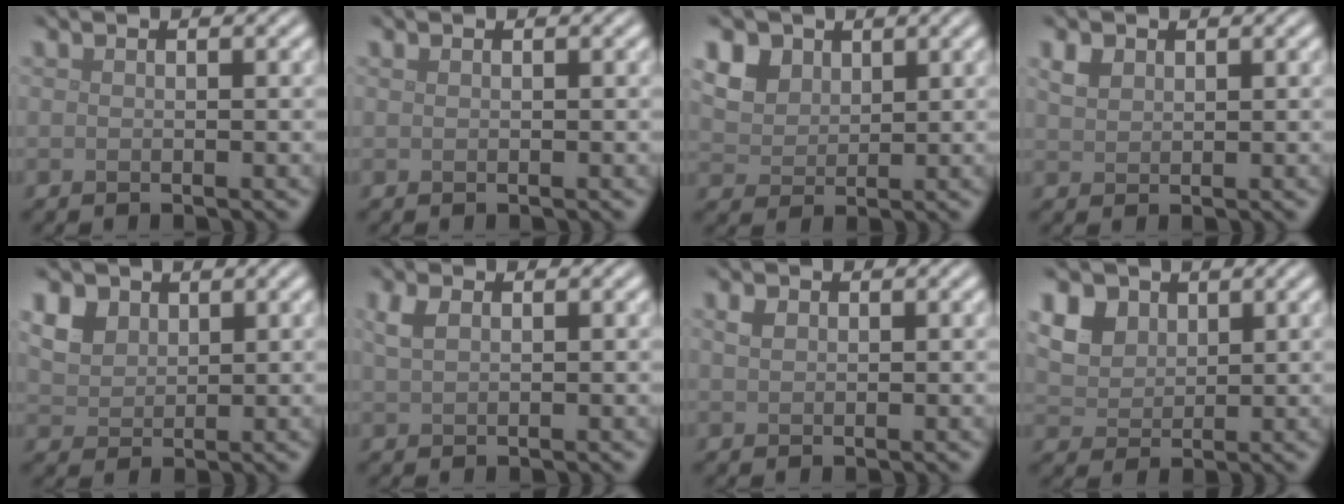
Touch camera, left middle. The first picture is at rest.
{"total": 0.0}
{"total": 6.7, "force": [3.5, 4.8, 3.0], "torque": [-0.105, 0.014, 0.067]}
{"total": 1.7, "force": [1.0, 1.1, 0.7], "torque": [-0.018, 0.003, 0.021]}
{"total": 5.0, "force": [2.8, 3.4, 2.3], "torque": [-0.077, 0.007, 0.060]}
{"total": 1.9, "force": [0.9, 1.1, 1.3], "torque": [-0.033, 0.003, 0.019]}
{"total": 1.2, "force": [0.5, 0.9, 0.6], "torque": [-0.012, 0.003, 0.009]}
{"total": 6.9, "force": [3.5, 4.9, 3.3], "torque": [-0.108, 0.016, 0.065]}